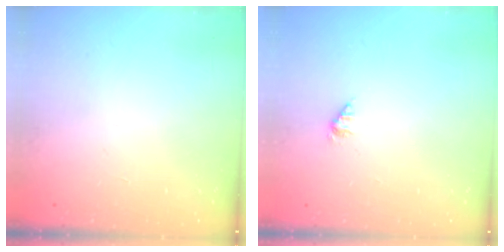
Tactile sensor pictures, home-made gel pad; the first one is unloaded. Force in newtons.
{"total": 1.1, "press": 1.0, "slide": 0.2}